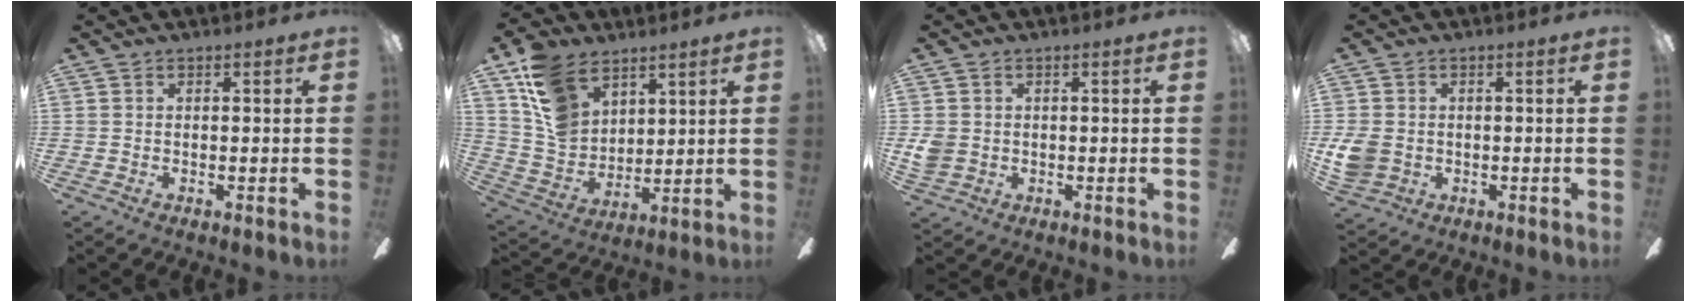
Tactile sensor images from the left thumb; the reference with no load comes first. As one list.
[{"total": 13.9, "force": [8.7, 9.4, 5.4], "torque": [-0.120, -0.036, 0.176]}, {"total": 3.7, "force": [0.1, 3.5, 1.4], "torque": [-0.020, 0.006, 0.005]}, {"total": 6.3, "force": [-0.5, 5.3, 3.2], "torque": [-0.076, 0.006, -0.007]}]